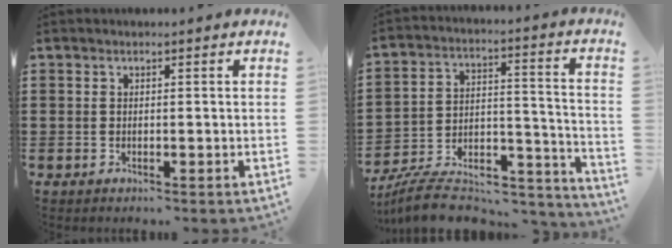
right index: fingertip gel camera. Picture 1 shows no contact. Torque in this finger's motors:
{"motor_torque": [-1.55, 0.59, -0.99, -0.21]}